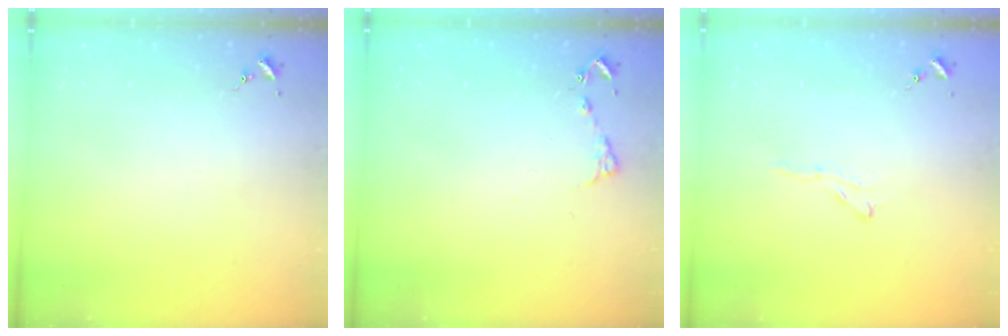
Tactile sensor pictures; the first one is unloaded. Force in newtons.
{"total": 5.3, "press": 5.3, "slide": 0.6}
{"total": 3.8, "press": 3.7, "slide": 0.5}